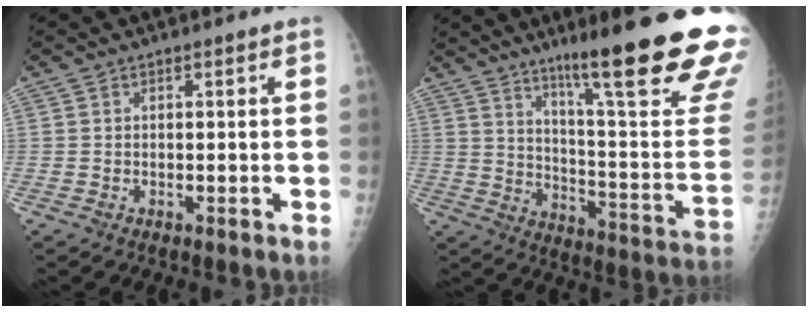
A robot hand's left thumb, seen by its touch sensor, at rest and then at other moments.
{"total": 27.8, "force": [17.7, 2.5, 21.3], "torque": [-0.248, -0.091, 0.263]}